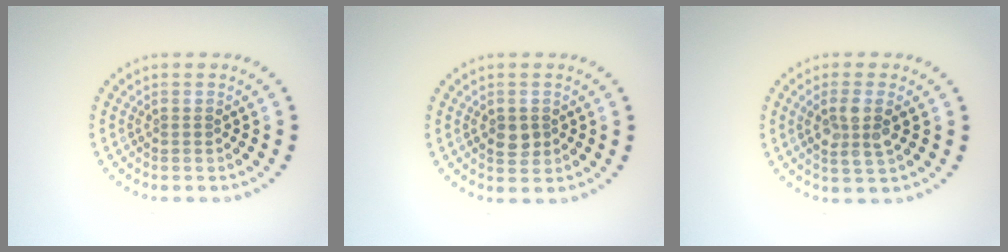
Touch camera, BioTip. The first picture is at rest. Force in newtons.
{"total": 1.8, "press": 1.8, "slide": 0.1}
{"total": 3.0, "press": 2.7, "slide": 1.2}